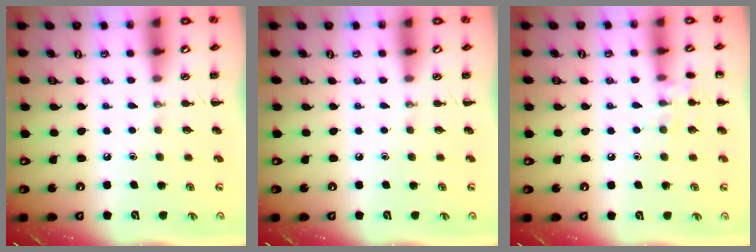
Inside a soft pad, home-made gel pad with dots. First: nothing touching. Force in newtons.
{"total": 0.0}
{"total": 7.9, "press": 7.7, "slide": 1.7}